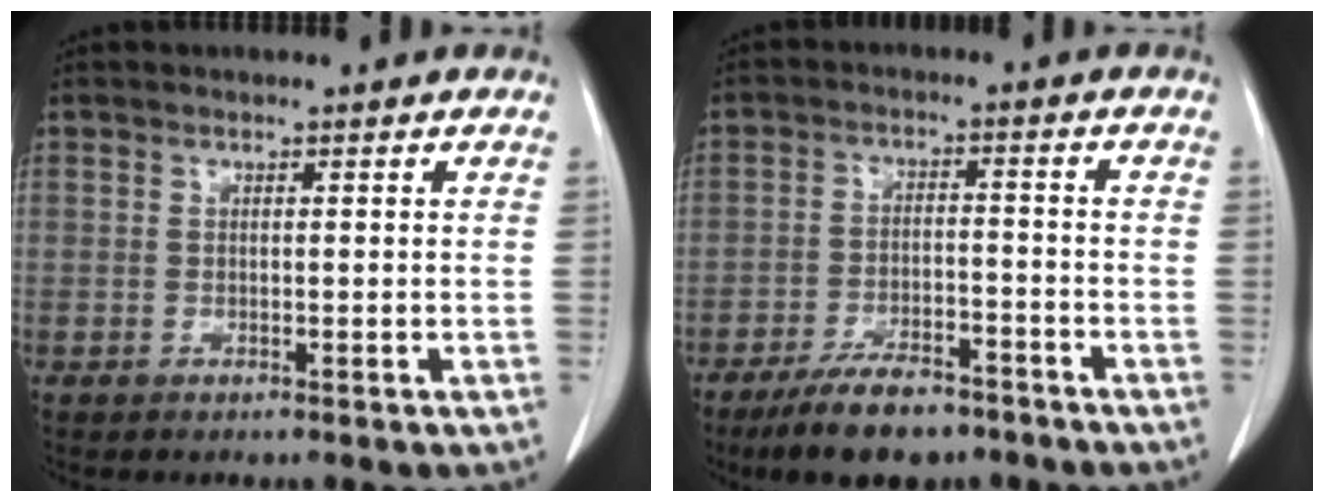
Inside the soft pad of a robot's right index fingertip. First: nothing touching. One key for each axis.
{"total": 9.5, "fx": -7.2, "fy": 3.5, "fz": 5.2, "tx": -0.088, "ty": -0.009, "tz": -0.124}